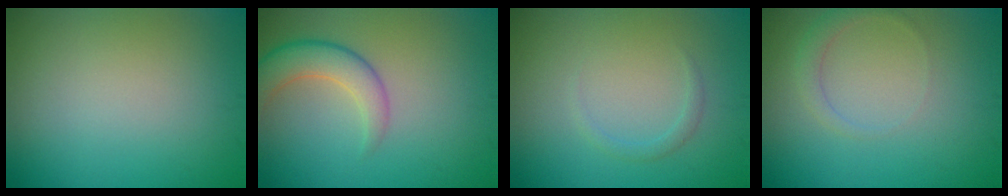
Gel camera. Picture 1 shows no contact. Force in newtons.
{"total": 4.3, "press": 4.3, "slide": 0.3}
{"total": 0.9, "press": 0.9, "slide": 0.1}
{"total": 1.5, "press": 1.5, "slide": 0.1}